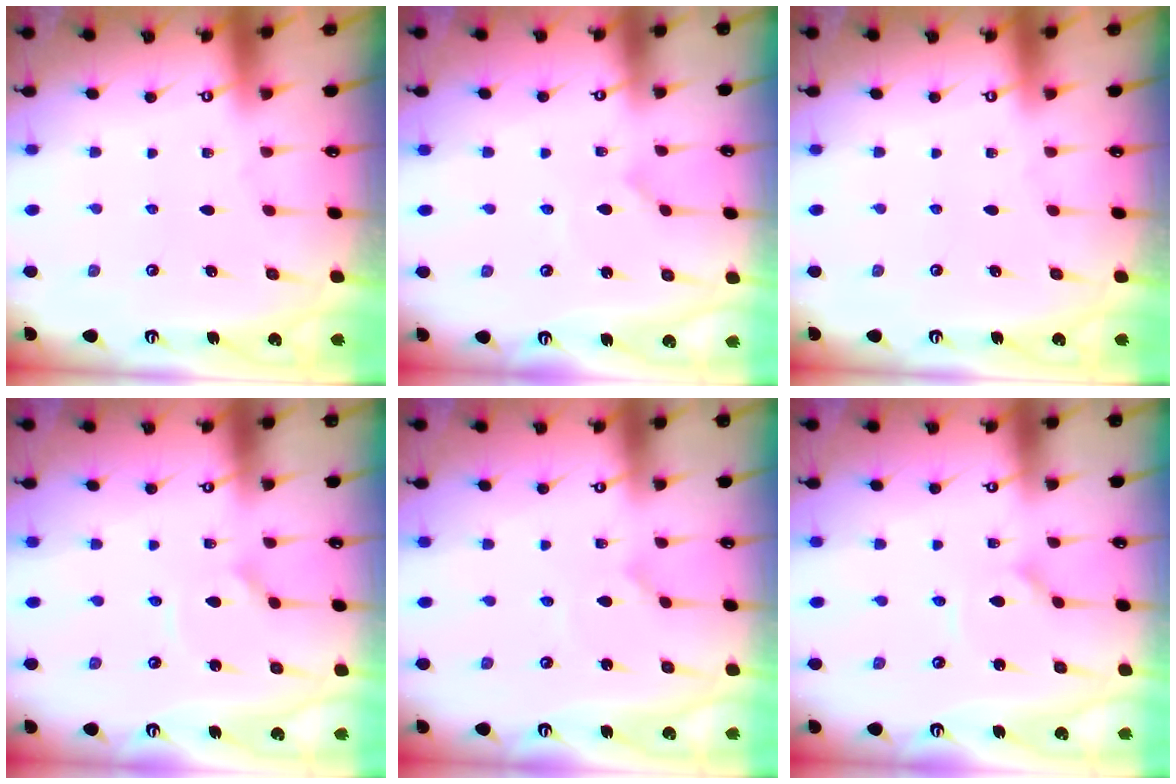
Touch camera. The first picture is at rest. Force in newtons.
{"total": 1.3, "press": 1.3, "slide": 0.2}
{"total": 0.0}
{"total": 2.2, "press": 2.2, "slide": 0.1}
{"total": 1.3, "press": 1.3, "slide": 0.2}
{"total": 1.4, "press": 1.4, "slide": 0.1}